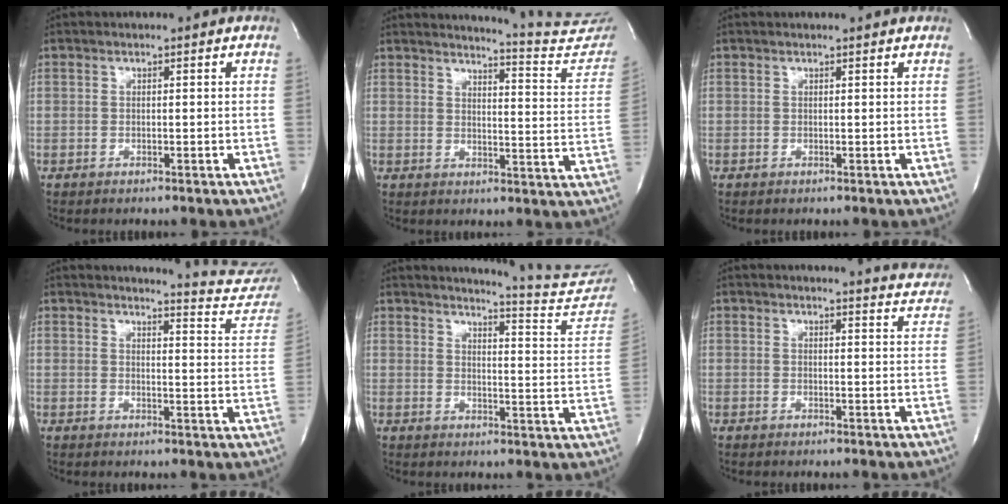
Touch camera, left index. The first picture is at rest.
{"total": 15.6, "force": [15.4, -0.7, 2.2], "torque": [-0.026, -0.114, 0.163]}
{"total": 1.9, "force": [1.8, 0.0, 0.5], "torque": [-0.011, 0.008, 0.020]}
{"total": 13.0, "force": [12.9, 0.8, 1.9], "torque": [-0.006, -0.084, 0.120]}
{"total": 16.5, "force": [16.2, -0.9, 2.9], "torque": [-0.043, -0.118, 0.178]}
{"total": 9.3, "force": [9.2, 0.7, 1.0], "torque": [0.001, -0.042, 0.078]}